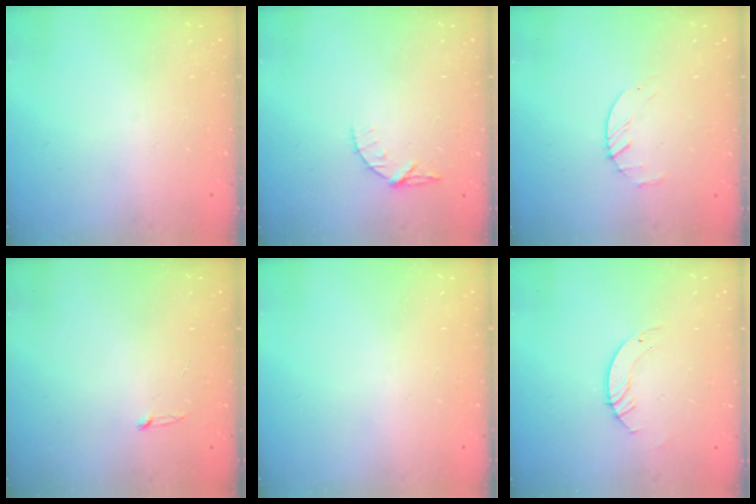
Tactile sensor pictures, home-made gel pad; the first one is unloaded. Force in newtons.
{"total": 4.7, "press": 4.7, "slide": 0.5}
{"total": 2.2, "press": 2.2, "slide": 0.3}
{"total": 2.5, "press": 2.5, "slide": 0.2}
{"total": 0.0}
{"total": 3.5, "press": 3.5, "slide": 0.2}